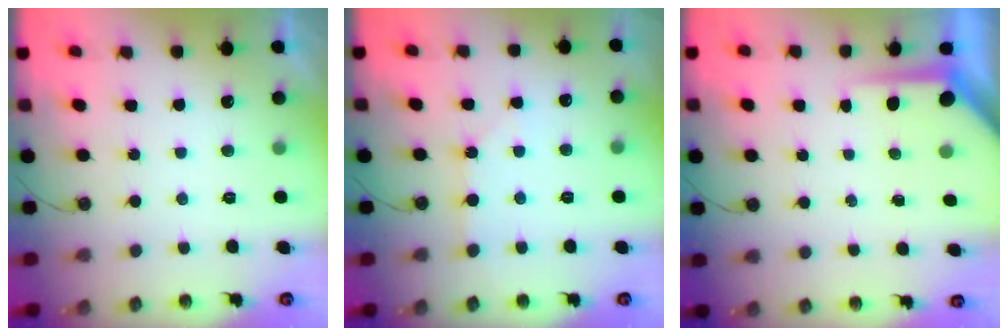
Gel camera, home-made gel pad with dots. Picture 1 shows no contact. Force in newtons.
{"total": 1.8, "press": 1.8, "slide": 0.3}
{"total": 5.6, "press": 5.6, "slide": 0.5}